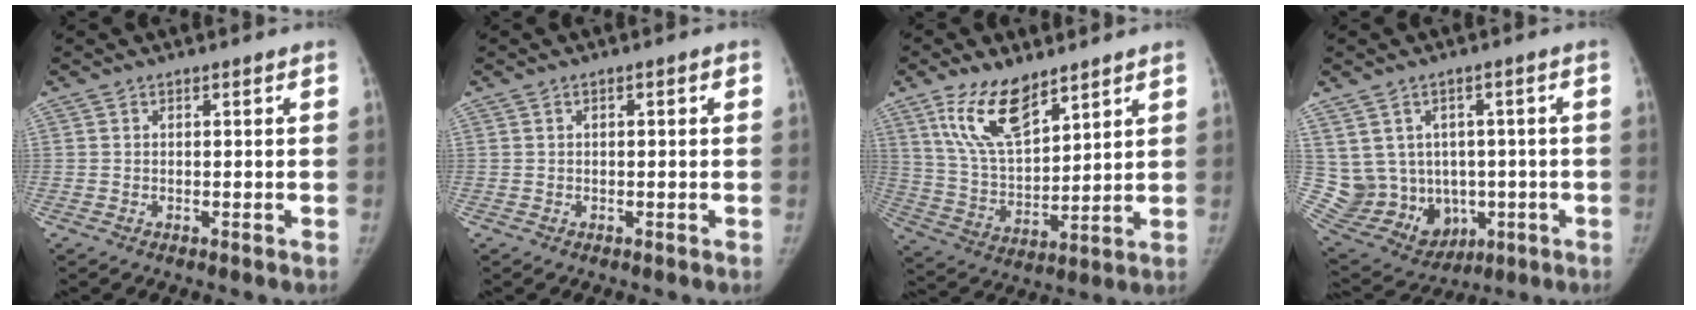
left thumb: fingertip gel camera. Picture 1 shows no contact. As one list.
[{"total": 1.1, "force": [0.2, 0.3, 1.0], "torque": [-0.015, 0.006, 0.001]}, {"total": 13.2, "force": [8.6, 5.7, 8.3], "torque": [-0.130, -0.045, 0.174]}, {"total": 14.8, "force": [-0.1, 13.1, 6.7], "torque": [-0.114, 0.019, 0.039]}]